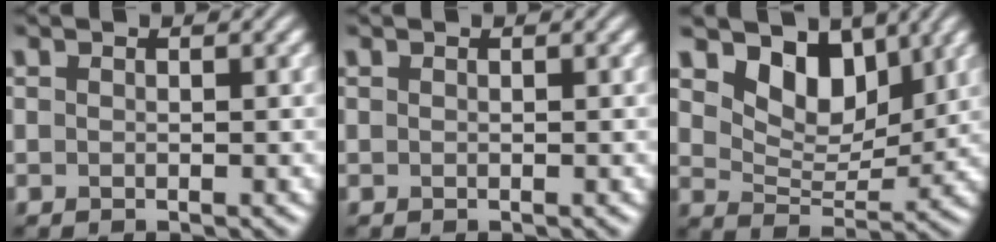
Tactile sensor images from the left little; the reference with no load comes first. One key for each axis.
{"total": 0.0}
{"total": 6.0, "fx": 3.7, "fy": 3.4, "fz": 3.3, "tx": -0.060, "ty": -0.011, "tz": 0.052}